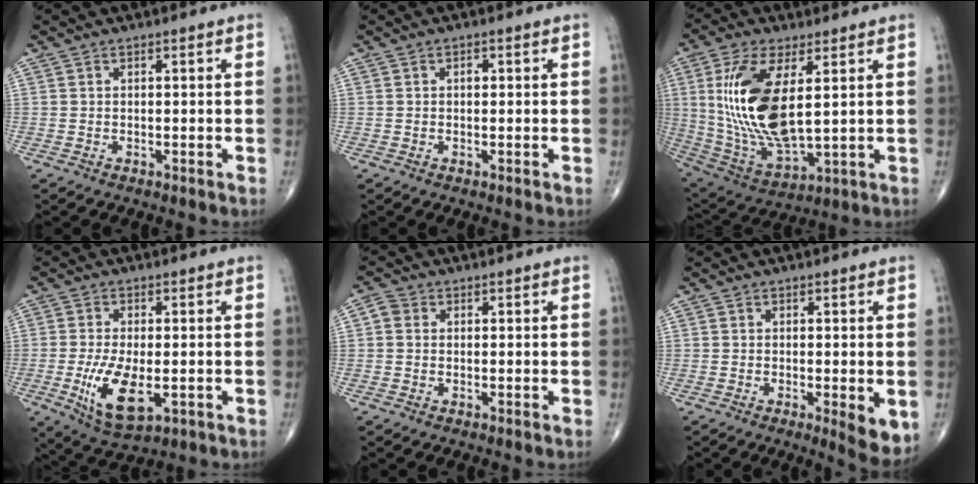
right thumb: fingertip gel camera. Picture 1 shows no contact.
{"total": 0.9, "force": [0.1, 0.6, 0.6], "torque": [-0.006, 0.002, -0.001]}
{"total": 18.4, "force": [3.5, 7.7, 16.4], "torque": [-0.339, -0.024, 0.080]}
{"total": 9.8, "force": [-2.3, 4.3, 8.5], "torque": [-0.161, -0.018, -0.033]}
{"total": 2.2, "force": [0.2, 1.9, 1.0], "torque": [-0.013, 0.007, -0.001]}
{"total": 5.5, "force": [-1.2, 1.5, 5.1], "torque": [-0.069, -0.015, -0.016]}